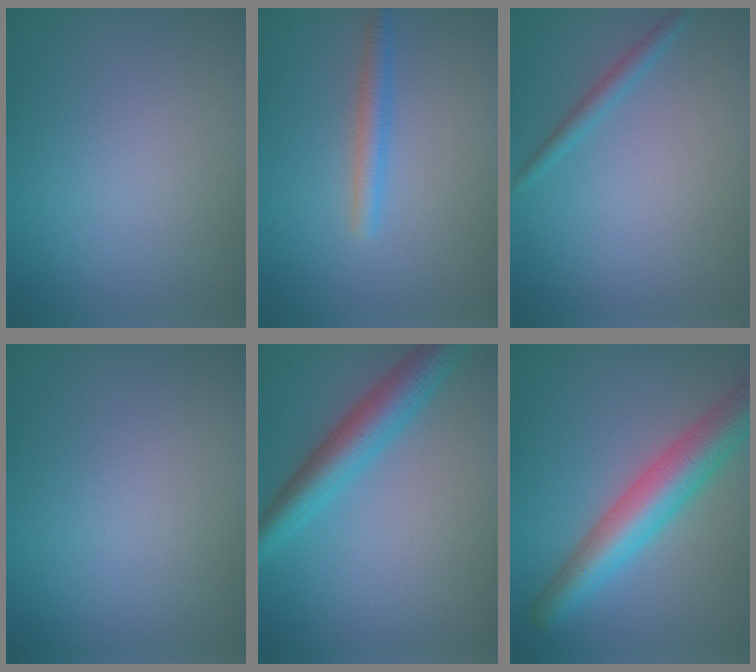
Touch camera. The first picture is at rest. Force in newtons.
{"total": 1.9, "press": 1.9, "slide": 0.0}
{"total": 1.4, "press": 1.4, "slide": 0.1}
{"total": 0.0}
{"total": 4.8, "press": 4.8, "slide": 0.1}
{"total": 6.6, "press": 6.6, "slide": 0.2}